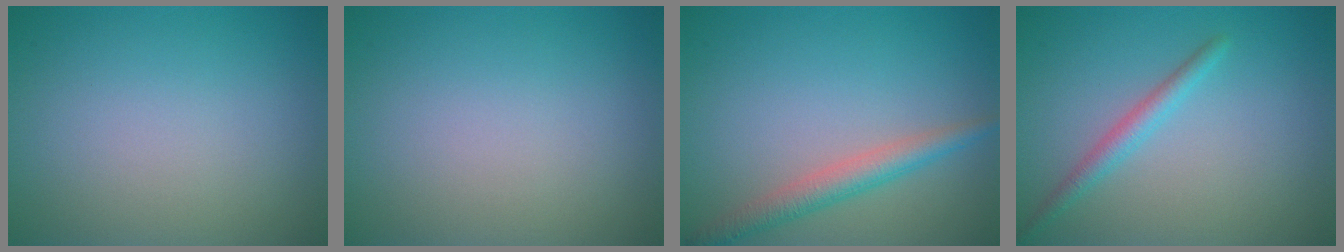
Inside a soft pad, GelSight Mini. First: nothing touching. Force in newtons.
{"total": 0.0}
{"total": 2.9, "press": 2.9, "slide": 0.1}
{"total": 1.9, "press": 1.9, "slide": 0.1}